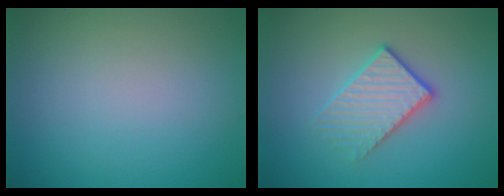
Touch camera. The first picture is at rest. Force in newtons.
{"total": 2.9, "press": 2.6, "slide": 1.2}